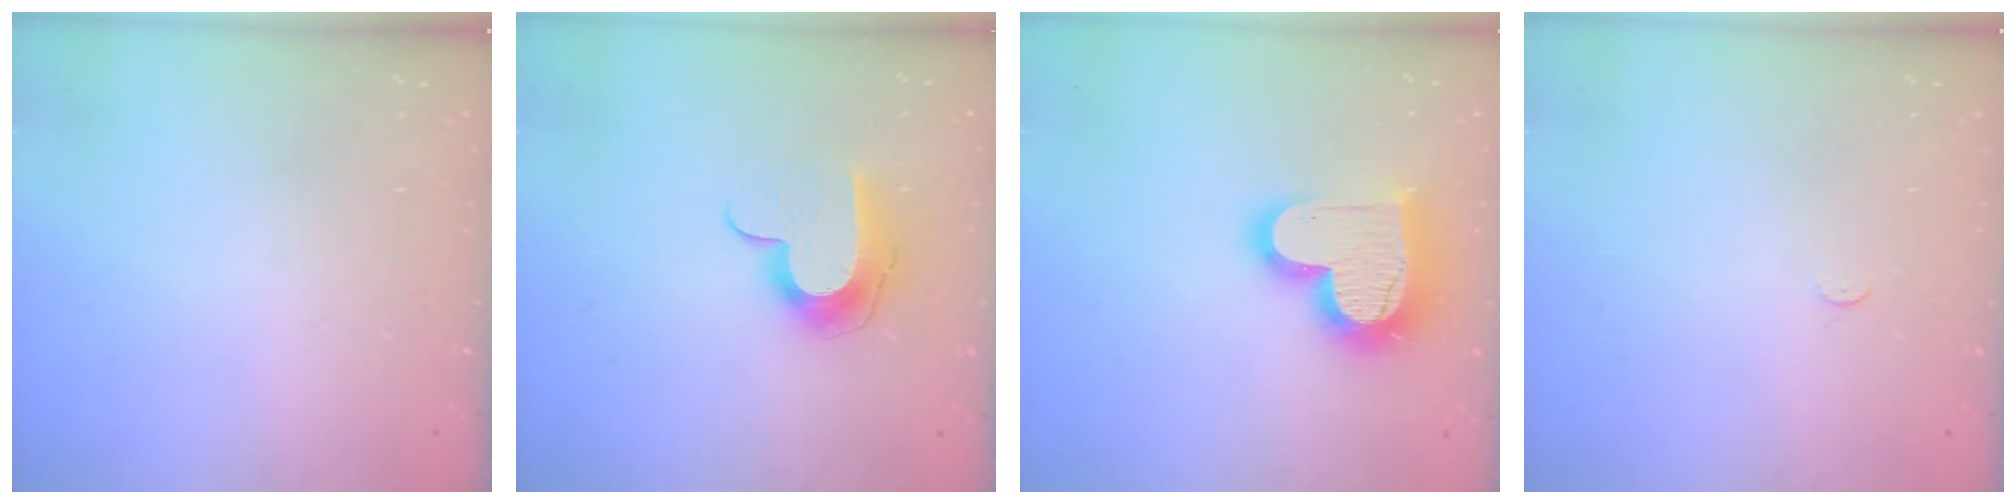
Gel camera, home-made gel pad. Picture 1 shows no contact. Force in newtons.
{"total": 10.2, "press": 10.2, "slide": 0.5}
{"total": 18.8, "press": 18.7, "slide": 1.6}
{"total": 2.3, "press": 2.3, "slide": 0.3}